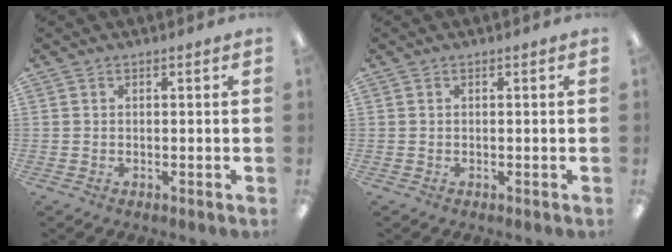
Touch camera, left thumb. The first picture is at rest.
{"total": 0.0}